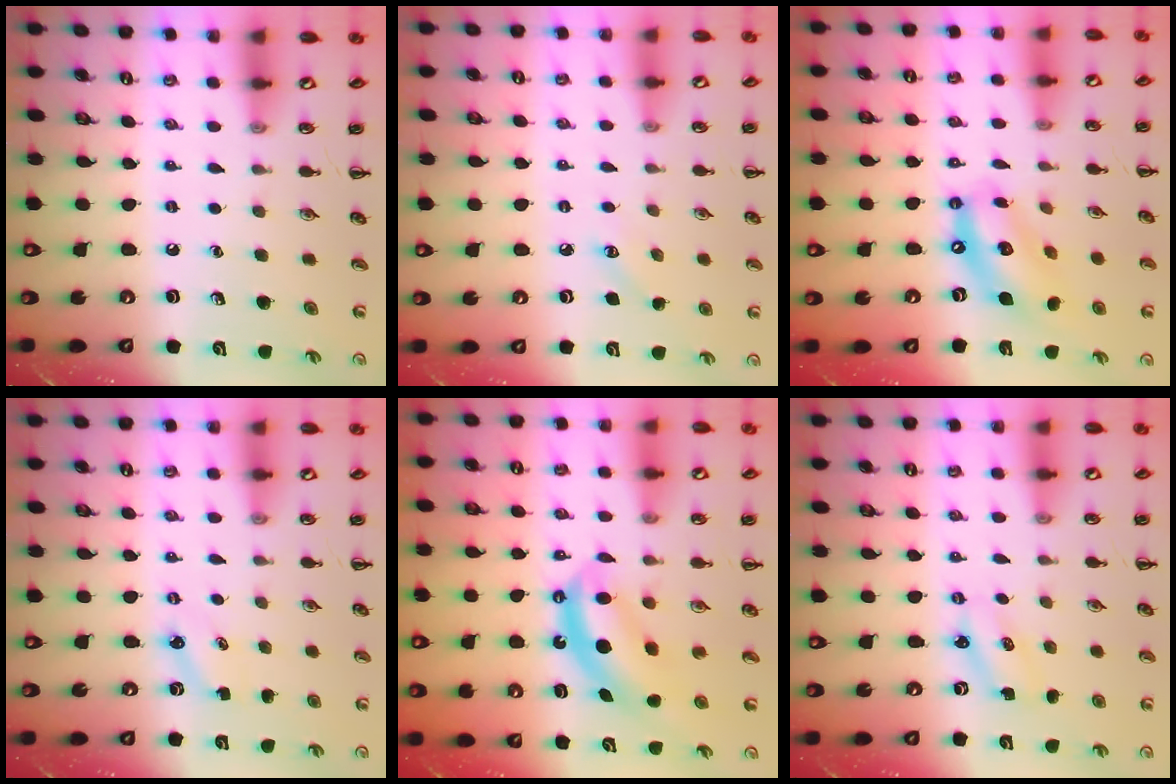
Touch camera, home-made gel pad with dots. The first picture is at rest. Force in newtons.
{"total": 5.2, "press": 5.0, "slide": 1.5}
{"total": 13.3, "press": 12.8, "slide": 3.4}
{"total": 2.9, "press": 2.7, "slide": 0.8}
{"total": 7.8, "press": 7.7, "slide": 1.3}
{"total": 2.0, "press": 1.9, "slide": 0.6}